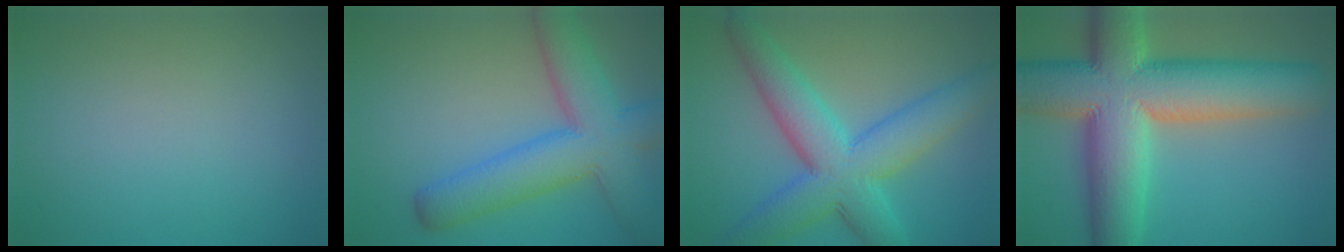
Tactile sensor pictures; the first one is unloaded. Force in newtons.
{"total": 9.1, "press": 9.1, "slide": 0.4}
{"total": 9.2, "press": 9.2, "slide": 0.2}
{"total": 15.7, "press": 15.7, "slide": 1.1}